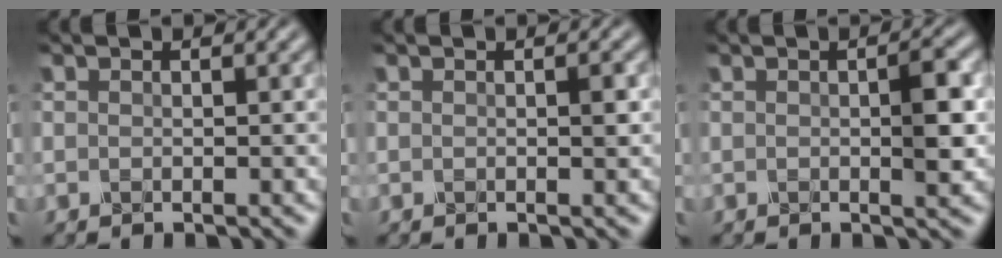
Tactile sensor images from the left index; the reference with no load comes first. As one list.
[{"total": 0.7, "force": [0.0, 0.0, 0.7], "torque": [-0.009, 0.000, 0.000]}, {"total": 2.6, "force": [0.1, 0.4, 2.5], "torque": [-0.036, 0.000, 0.000]}]